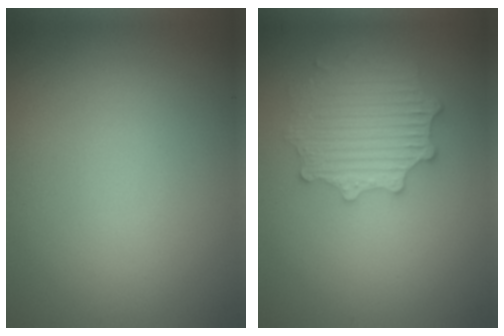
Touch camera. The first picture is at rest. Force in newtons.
{"total": 4.3, "press": 3.6, "slide": 2.4}